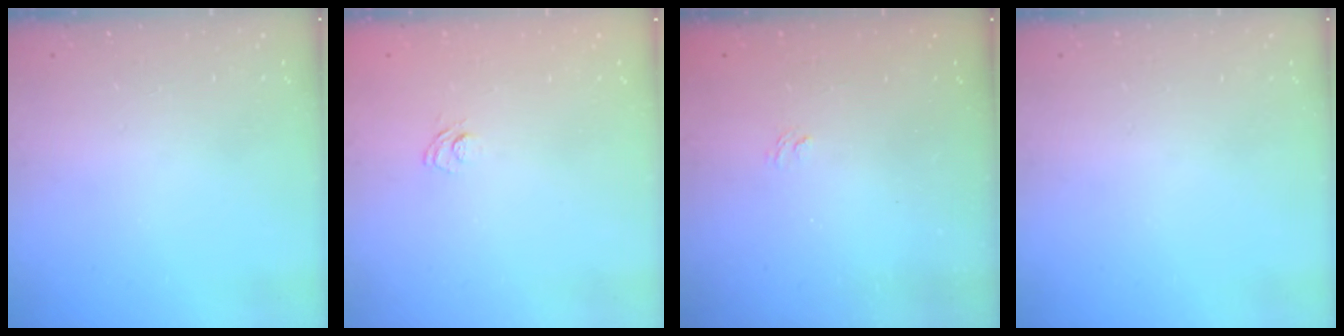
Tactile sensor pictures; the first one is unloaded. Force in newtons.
{"total": 5.4, "press": 5.3, "slide": 1.2}
{"total": 1.1, "press": 0.1, "slide": 1.1}
{"total": 0.0}